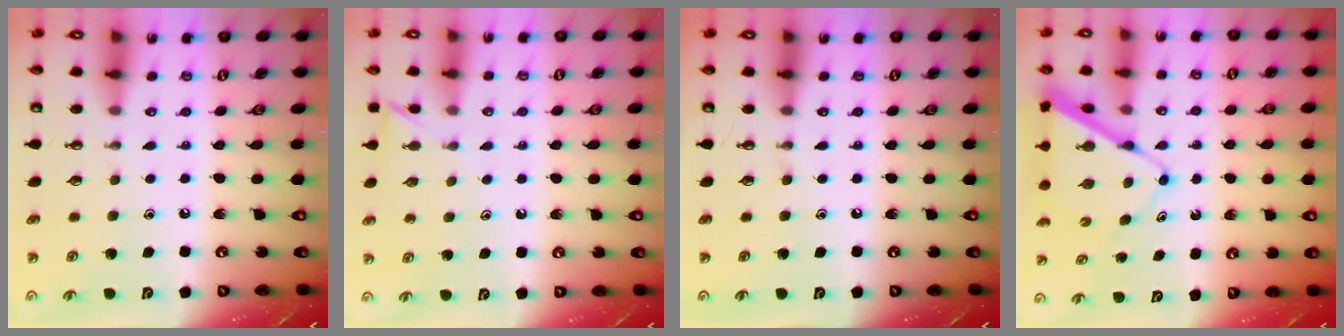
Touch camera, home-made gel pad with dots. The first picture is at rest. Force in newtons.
{"total": 3.8, "press": 3.8, "slide": 0.5}
{"total": 0.0}
{"total": 9.0, "press": 8.9, "slide": 0.8}